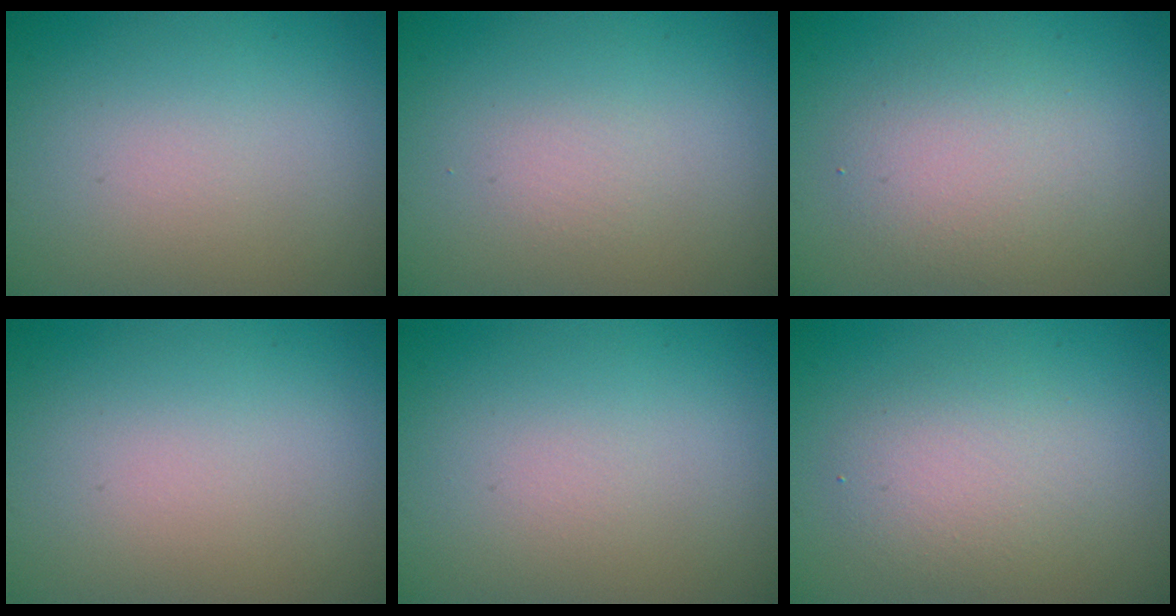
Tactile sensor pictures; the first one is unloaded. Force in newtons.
{"total": 0.7, "press": 0.7, "slide": 0.1}
{"total": 3.1, "press": 3.1, "slide": 0.2}
{"total": 0.0}
{"total": 0.0}
{"total": 2.9, "press": 2.8, "slide": 0.3}